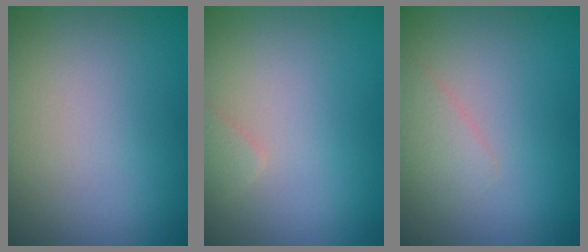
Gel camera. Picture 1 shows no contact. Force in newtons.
{"total": 0.9, "press": 0.9, "slide": 0.1}
{"total": 1.4, "press": 1.4, "slide": 0.0}